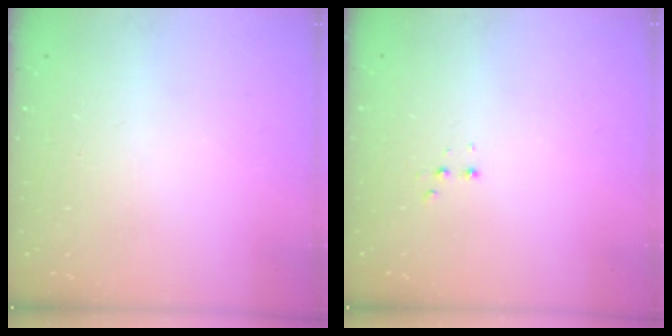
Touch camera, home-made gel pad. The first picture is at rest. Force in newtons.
{"total": 2.4, "press": 2.2, "slide": 0.9}